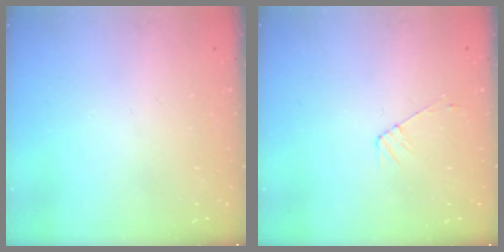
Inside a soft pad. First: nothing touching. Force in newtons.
{"total": 3.7, "press": 3.6, "slide": 0.5}